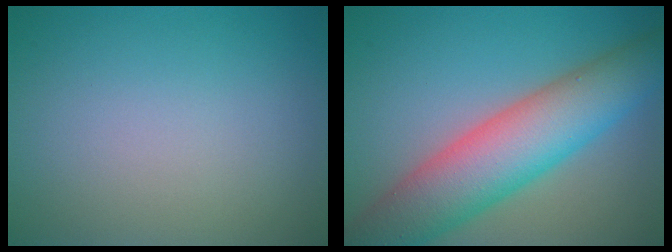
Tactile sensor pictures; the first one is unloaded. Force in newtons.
{"total": 9.6, "press": 9.6, "slide": 0.3}